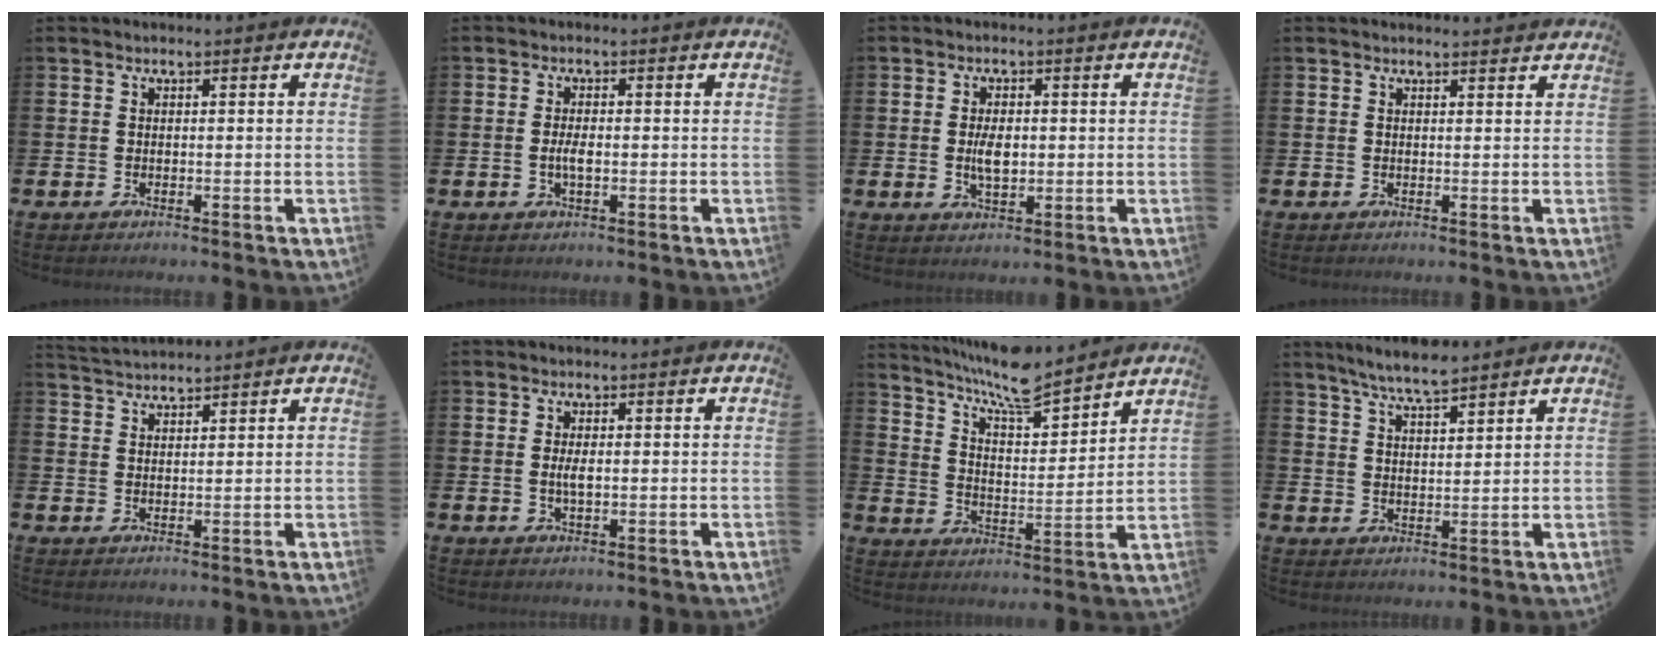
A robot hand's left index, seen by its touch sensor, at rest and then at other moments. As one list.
[{"total": 2.4, "force": [-0.3, 0.9, 2.1], "torque": [-0.031, -0.002, -0.009]}, {"total": 3.9, "force": [0.1, 2.1, 3.3], "torque": [-0.047, 0.000, -0.003]}, {"total": 1.1, "force": [1.1, 0.0, 0.1], "torque": [0.006, -0.004, 0.018]}, {"total": 2.8, "force": [2.8, 0.3, 0.1], "torque": [-0.006, -0.010, 0.052]}, {"total": 2.1, "force": [0.1, 0.9, 1.9], "torque": [-0.037, 0.002, 0.000]}, {"total": 8.7, "force": [8.2, 1.1, 2.8], "torque": [-0.080, -0.052, 0.148]}, {"total": 5.7, "force": [5.4, 0.5, 1.9], "torque": [-0.048, -0.019, 0.096]}]